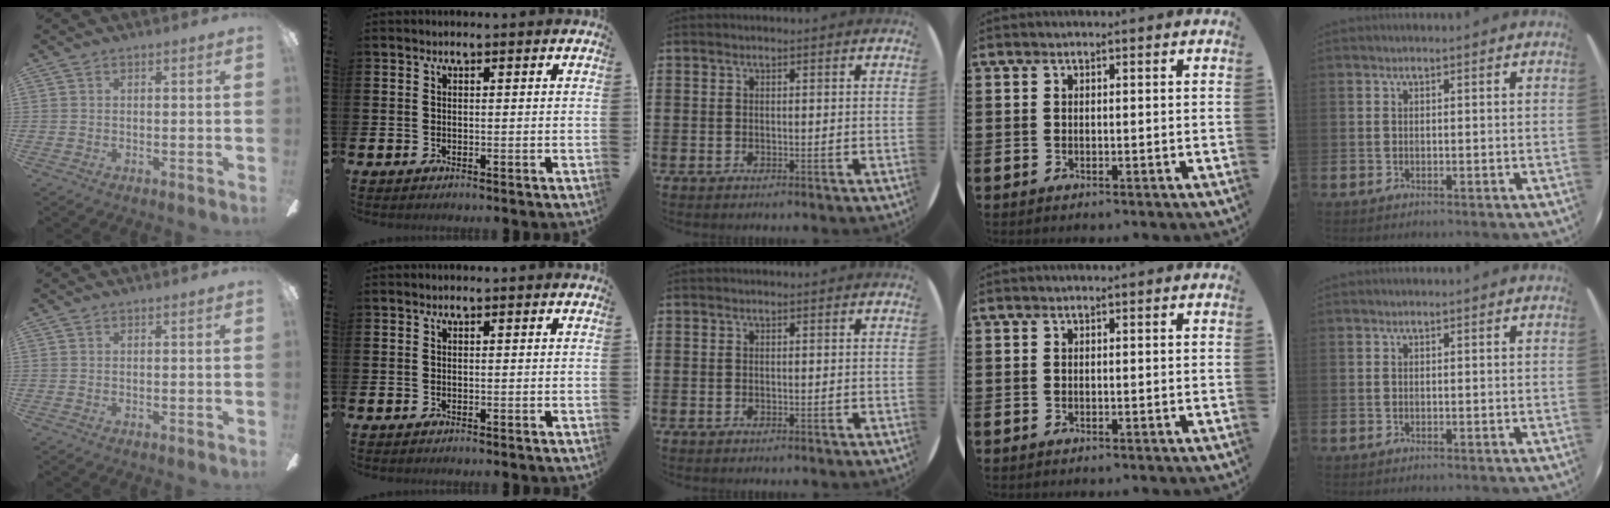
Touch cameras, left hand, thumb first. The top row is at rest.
{}